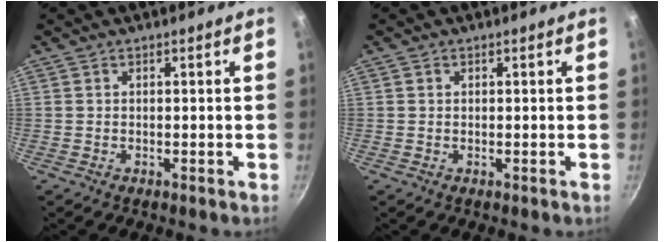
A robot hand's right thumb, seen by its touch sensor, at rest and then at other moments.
{"total": 0.7, "force": [0.3, 0.6, 0.2], "torque": [-0.002, 0.002, 0.003]}